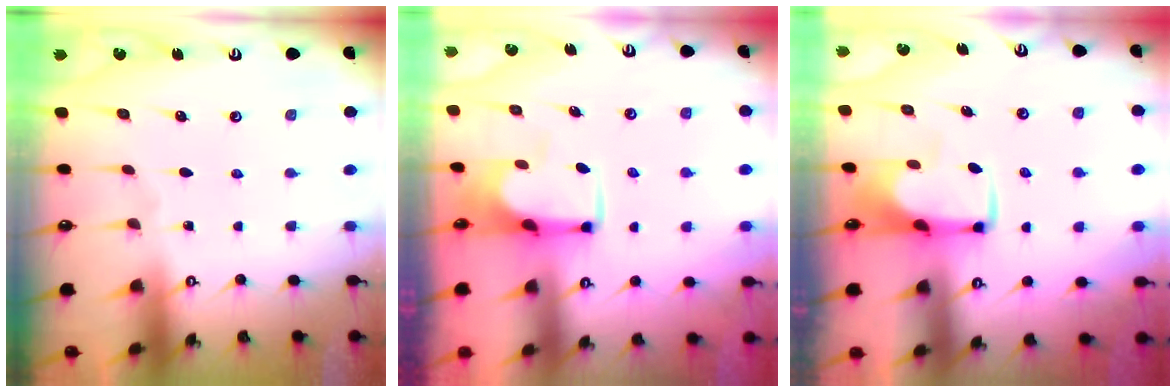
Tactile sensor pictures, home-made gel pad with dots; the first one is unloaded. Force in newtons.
{"total": 3.2, "press": 3.2, "slide": 0.5}
{"total": 1.9, "press": 1.8, "slide": 0.4}